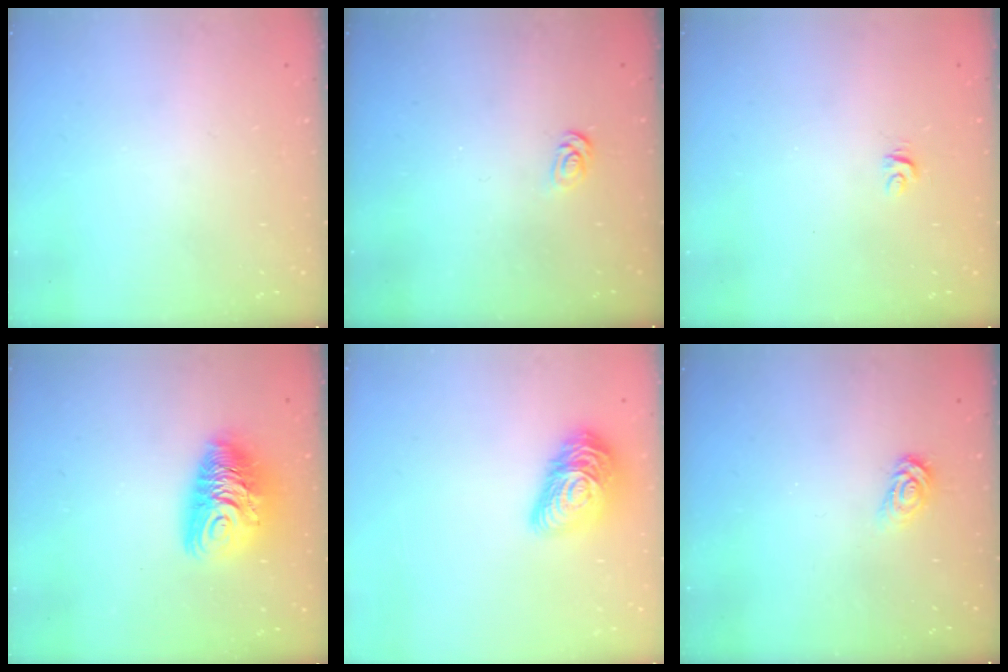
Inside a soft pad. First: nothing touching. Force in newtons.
{"total": 2.6, "press": 2.6, "slide": 0.4}
{"total": 4.2, "press": 4.2, "slide": 0.2}
{"total": 12.7, "press": 12.6, "slide": 1.3}
{"total": 15.3, "press": 15.3, "slide": 0.8}
{"total": 3.0, "press": 2.9, "slide": 0.3}